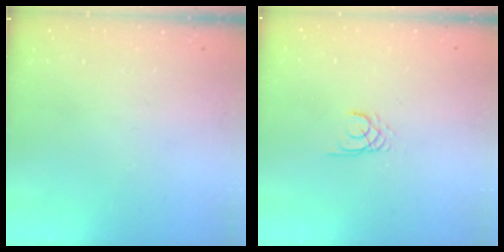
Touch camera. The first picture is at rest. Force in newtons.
{"total": 2.2, "press": 2.2, "slide": 0.2}